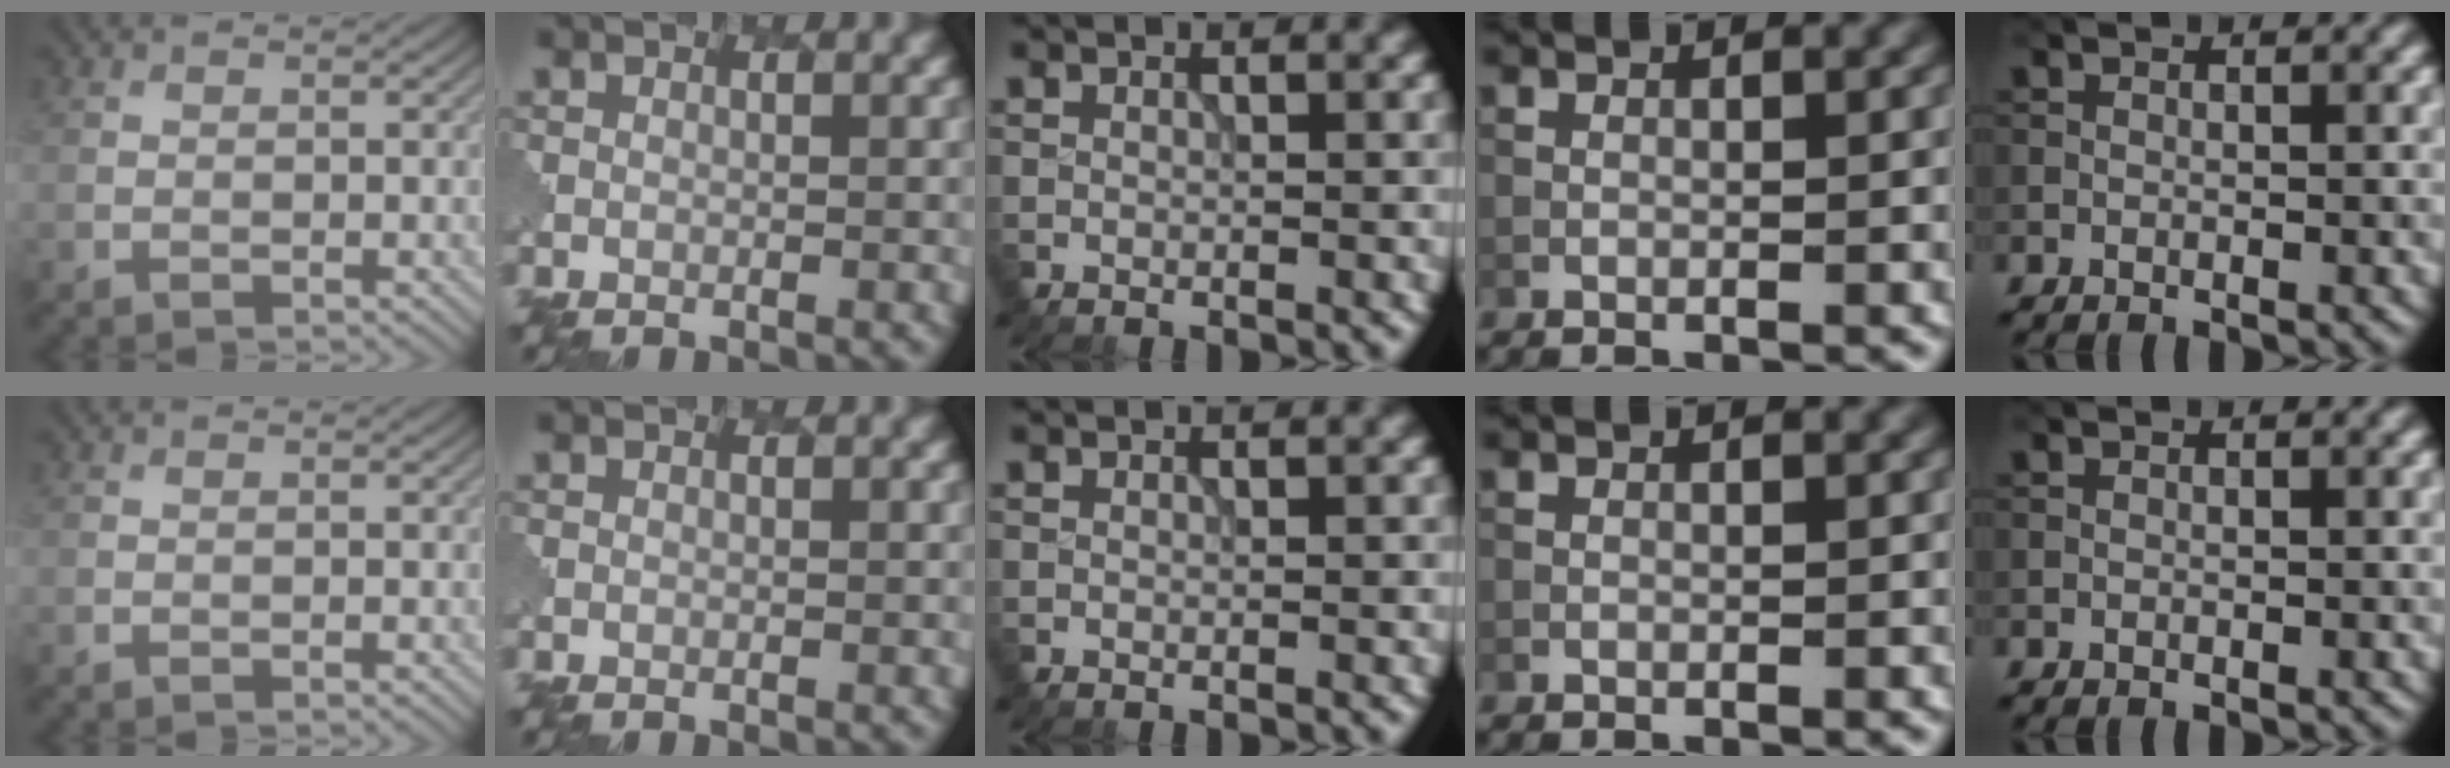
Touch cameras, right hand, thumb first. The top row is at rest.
{}